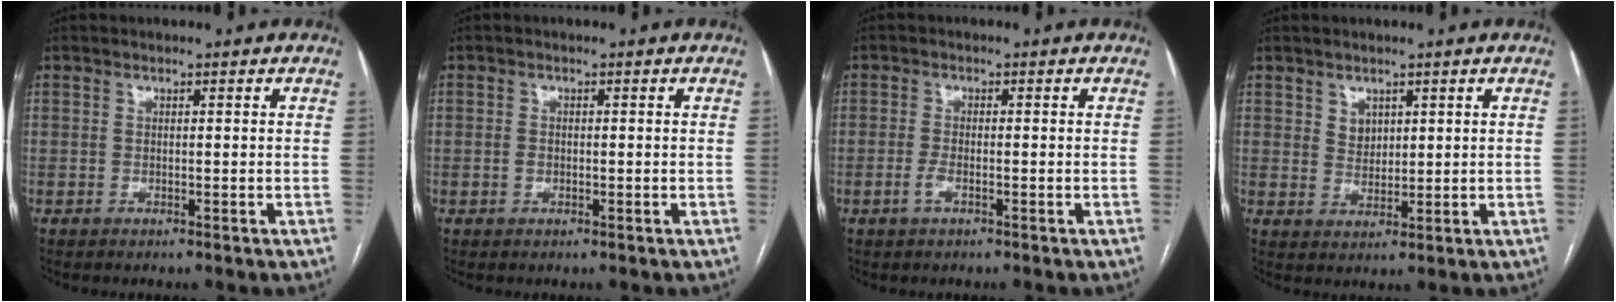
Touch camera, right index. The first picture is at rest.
{"total": 1.2, "force": [-0.3, 0.8, 0.8], "torque": [-0.017, 0.001, -0.005]}
{"total": 2.0, "force": [-0.9, 0.6, 1.7], "torque": [-0.039, 0.000, -0.018]}
{"total": 2.7, "force": [1.4, 2.0, 1.1], "torque": [-0.023, -0.001, 0.033]}